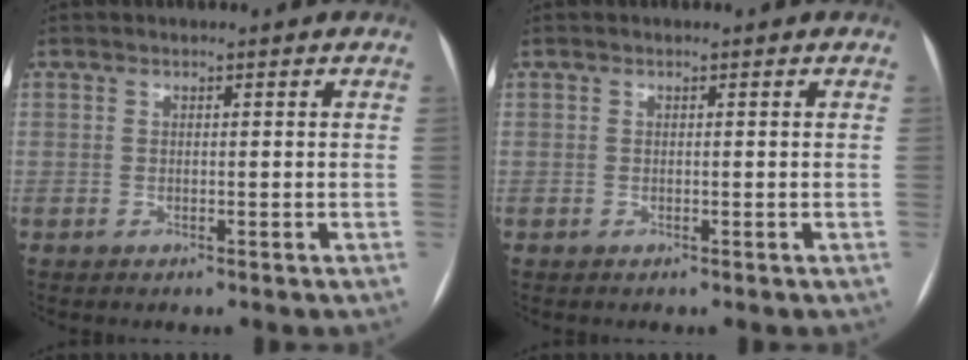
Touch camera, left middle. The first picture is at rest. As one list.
[{"total": 0.0}]